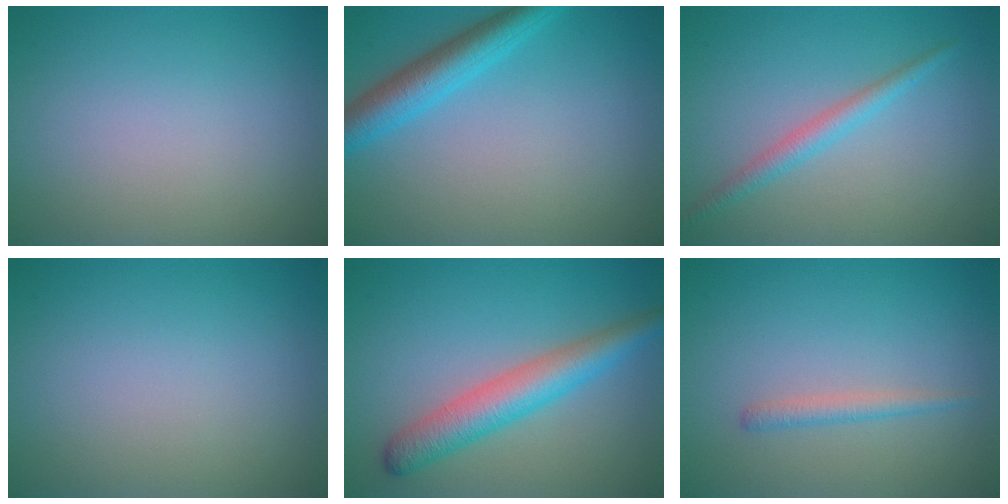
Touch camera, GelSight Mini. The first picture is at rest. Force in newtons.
{"total": 4.3, "press": 4.3, "slide": 0.2}
{"total": 2.0, "press": 2.0, "slide": 0.1}
{"total": 0.0}
{"total": 4.9, "press": 4.9, "slide": 0.1}
{"total": 1.3, "press": 1.3, "slide": 0.0}